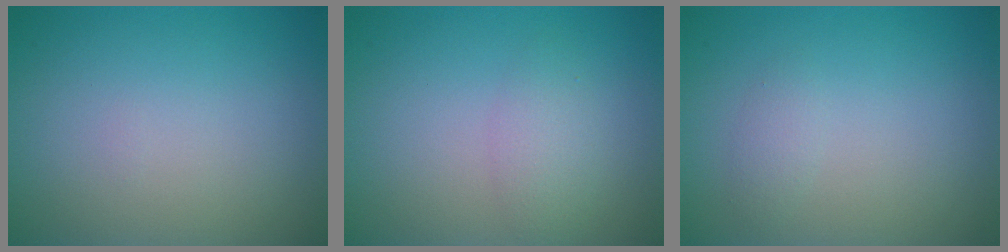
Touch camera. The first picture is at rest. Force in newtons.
{"total": 2.0, "press": 2.0, "slide": 0.1}
{"total": 0.9, "press": 0.9, "slide": 0.0}